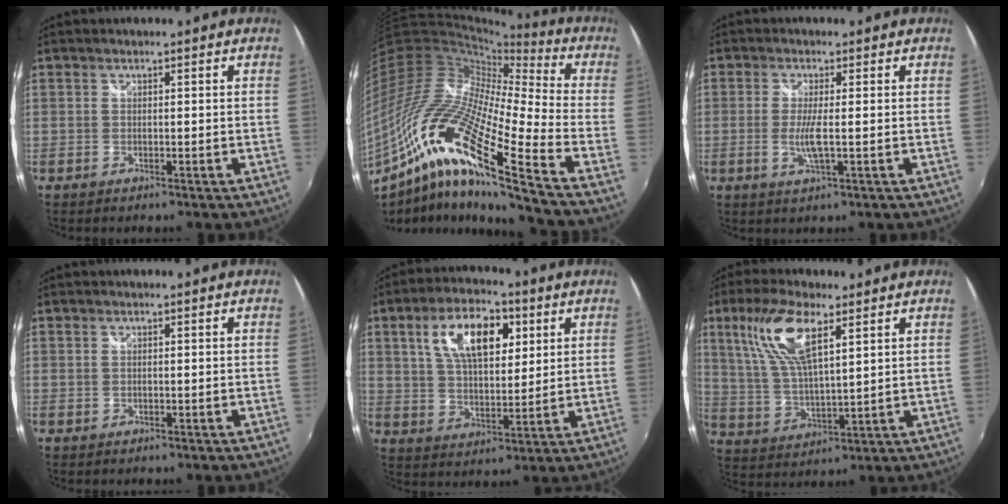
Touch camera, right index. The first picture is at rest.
{"total": 25.0, "force": [-12.0, 3.6, 21.6], "torque": [-0.364, -0.059, -0.241]}
{"total": 3.8, "force": [-0.6, 0.1, 3.8], "torque": [-0.080, -0.006, -0.014]}
{"total": 0.0}
{"total": 13.5, "force": [5.3, 6.6, 10.4], "torque": [-0.185, 0.023, 0.094]}
{"total": 12.8, "force": [6.4, 4.0, 10.3], "torque": [-0.206, 0.012, 0.133]}